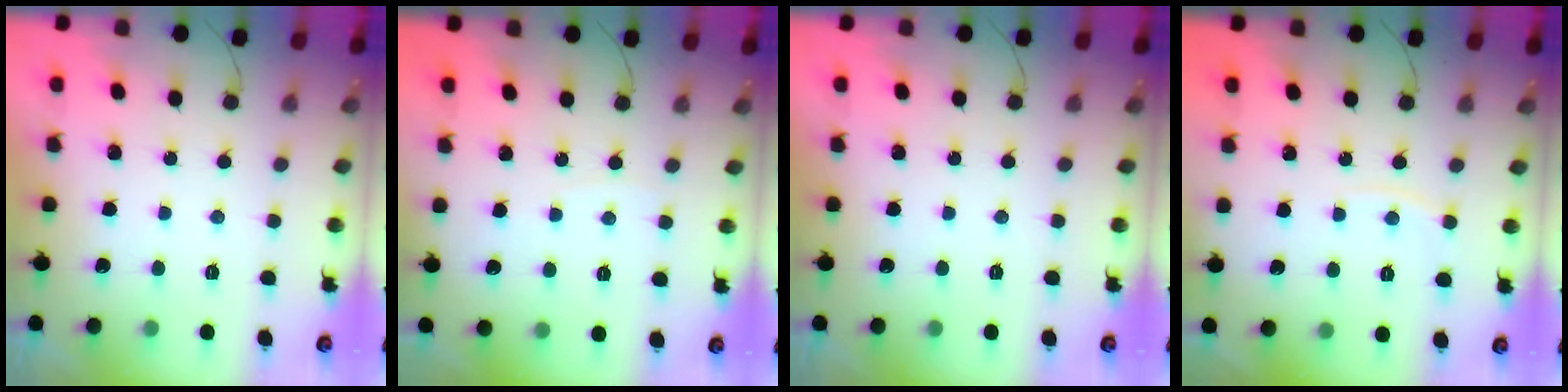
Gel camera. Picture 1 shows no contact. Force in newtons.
{"total": 2.9, "press": 2.9, "slide": 0.4}
{"total": 0.0}
{"total": 2.7, "press": 2.7, "slide": 0.4}